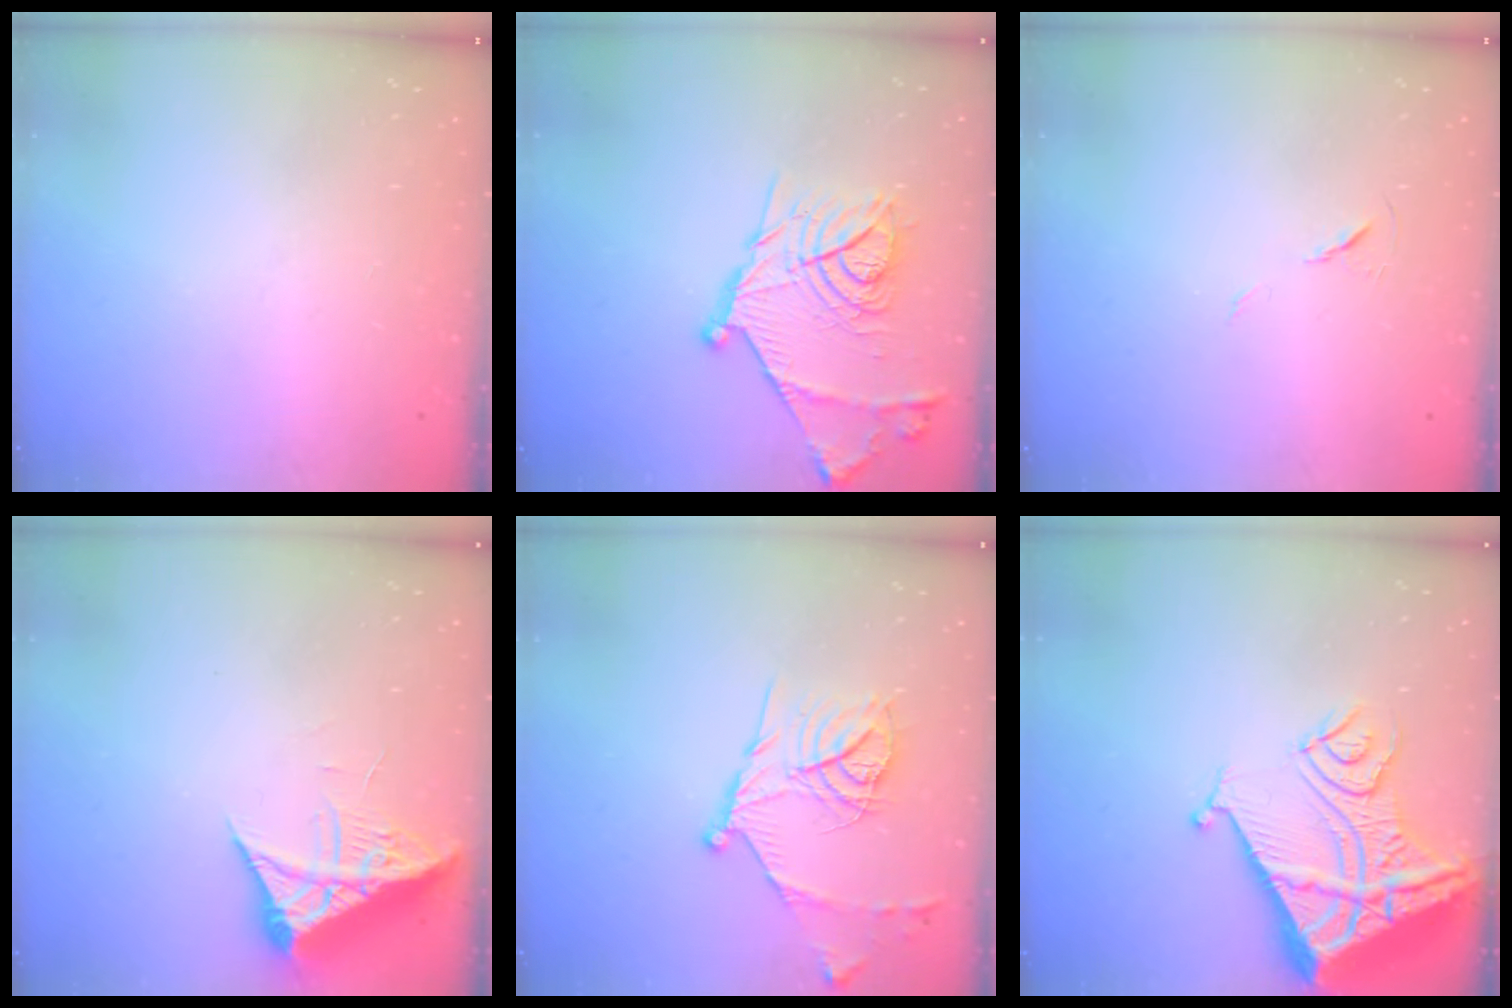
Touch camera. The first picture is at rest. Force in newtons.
{"total": 19.6, "press": 19.6, "slide": 0.6}
{"total": 5.1, "press": 4.7, "slide": 2.1}
{"total": 7.2, "press": 7.2, "slide": 0.8}
{"total": 16.5, "press": 16.5, "slide": 1.6}
{"total": 20.1, "press": 19.9, "slide": 2.1}